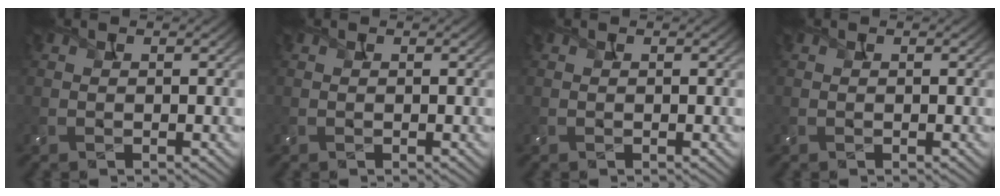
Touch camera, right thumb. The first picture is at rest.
{"total": 0.0}
{"total": 0.0}
{"total": 0.0}